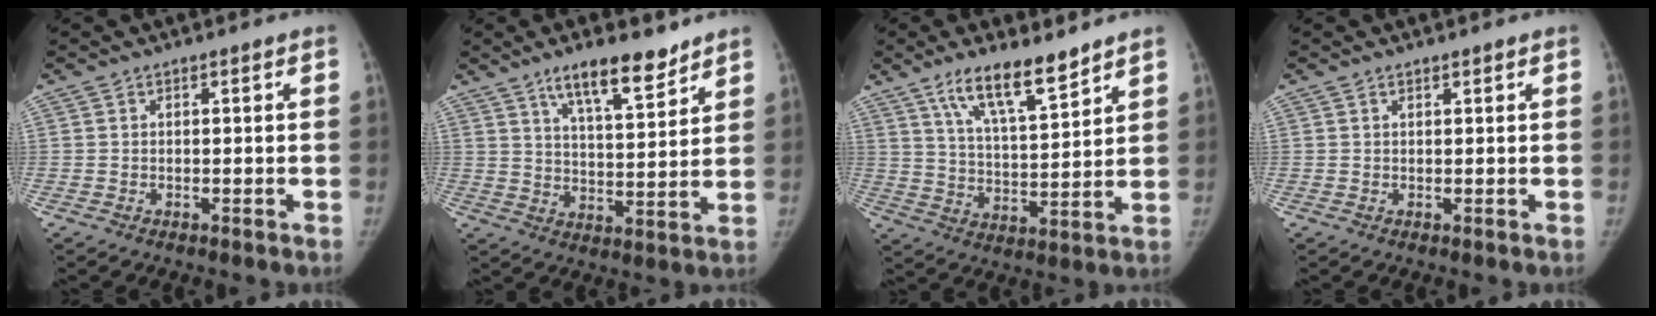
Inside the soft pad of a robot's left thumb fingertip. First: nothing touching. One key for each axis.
{"total": 11.0, "fx": 7.9, "fy": 3.2, "fz": 7.0, "tx": -0.092, "ty": -0.052, "tz": 0.133}
{"total": 12.0, "fx": 8.5, "fy": 3.1, "fz": 7.9, "tx": -0.123, "ty": -0.052, "tz": 0.157}
{"total": 0.5, "fx": 0.4, "fy": 0.2, "fz": 0.2, "tx": -0.007, "ty": -0.003, "tz": 0.007}